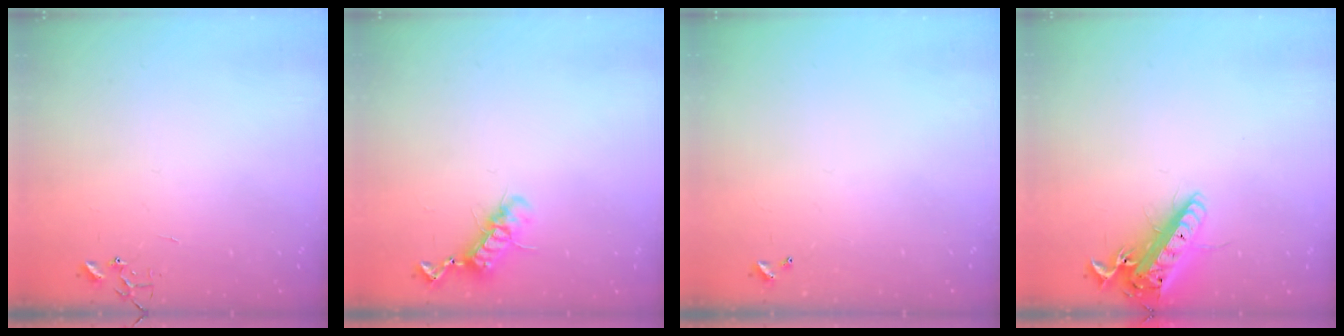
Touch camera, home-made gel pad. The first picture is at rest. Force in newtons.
{"total": 11.3, "press": 11.2, "slide": 1.2}
{"total": 0.0}
{"total": 16.4, "press": 16.0, "slide": 3.4}